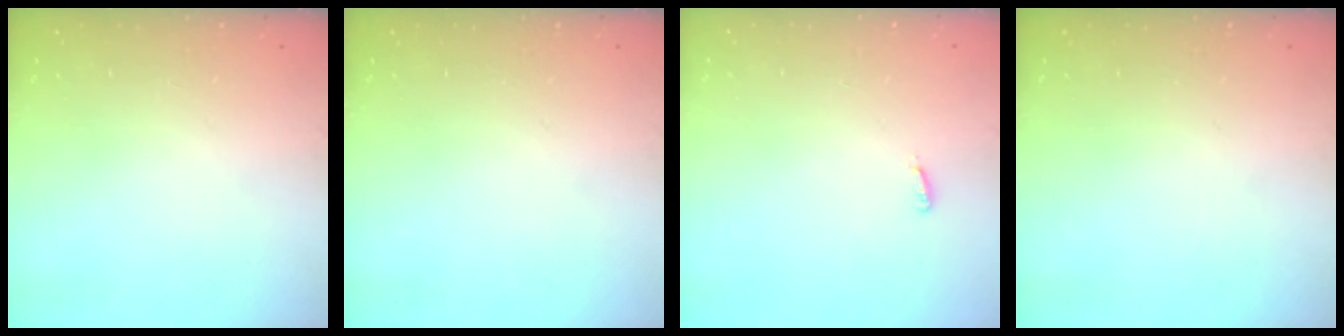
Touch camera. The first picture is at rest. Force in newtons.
{"total": 0.0}
{"total": 2.9, "press": 2.8, "slide": 0.9}
{"total": 0.0}